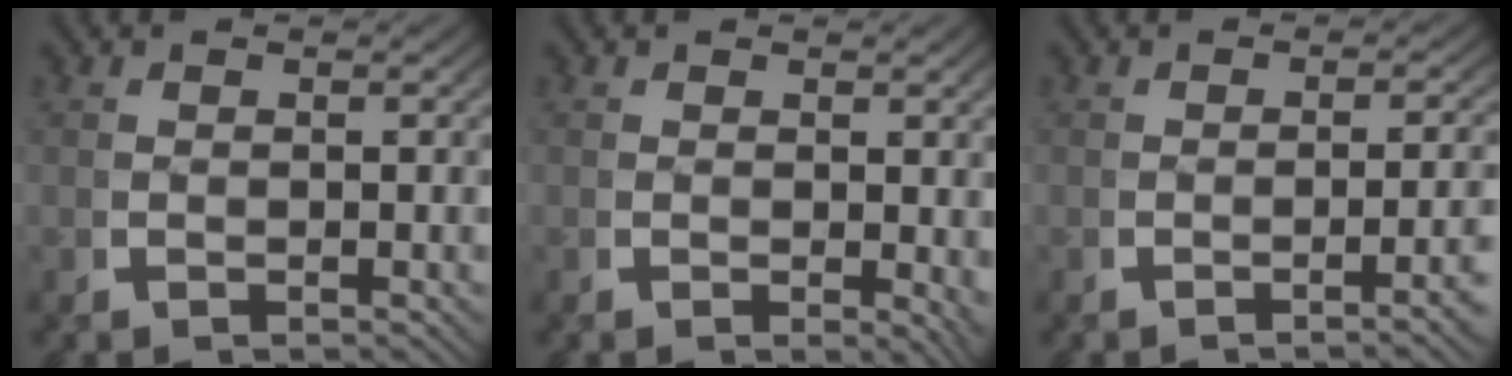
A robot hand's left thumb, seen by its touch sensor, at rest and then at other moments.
{"total": 1.6, "force": [0.4, 0.7, 1.4], "torque": [-0.016, -0.009, 0.008]}
{"total": 2.5, "force": [-1.0, 0.1, 2.3], "torque": [-0.034, 0.008, -0.018]}